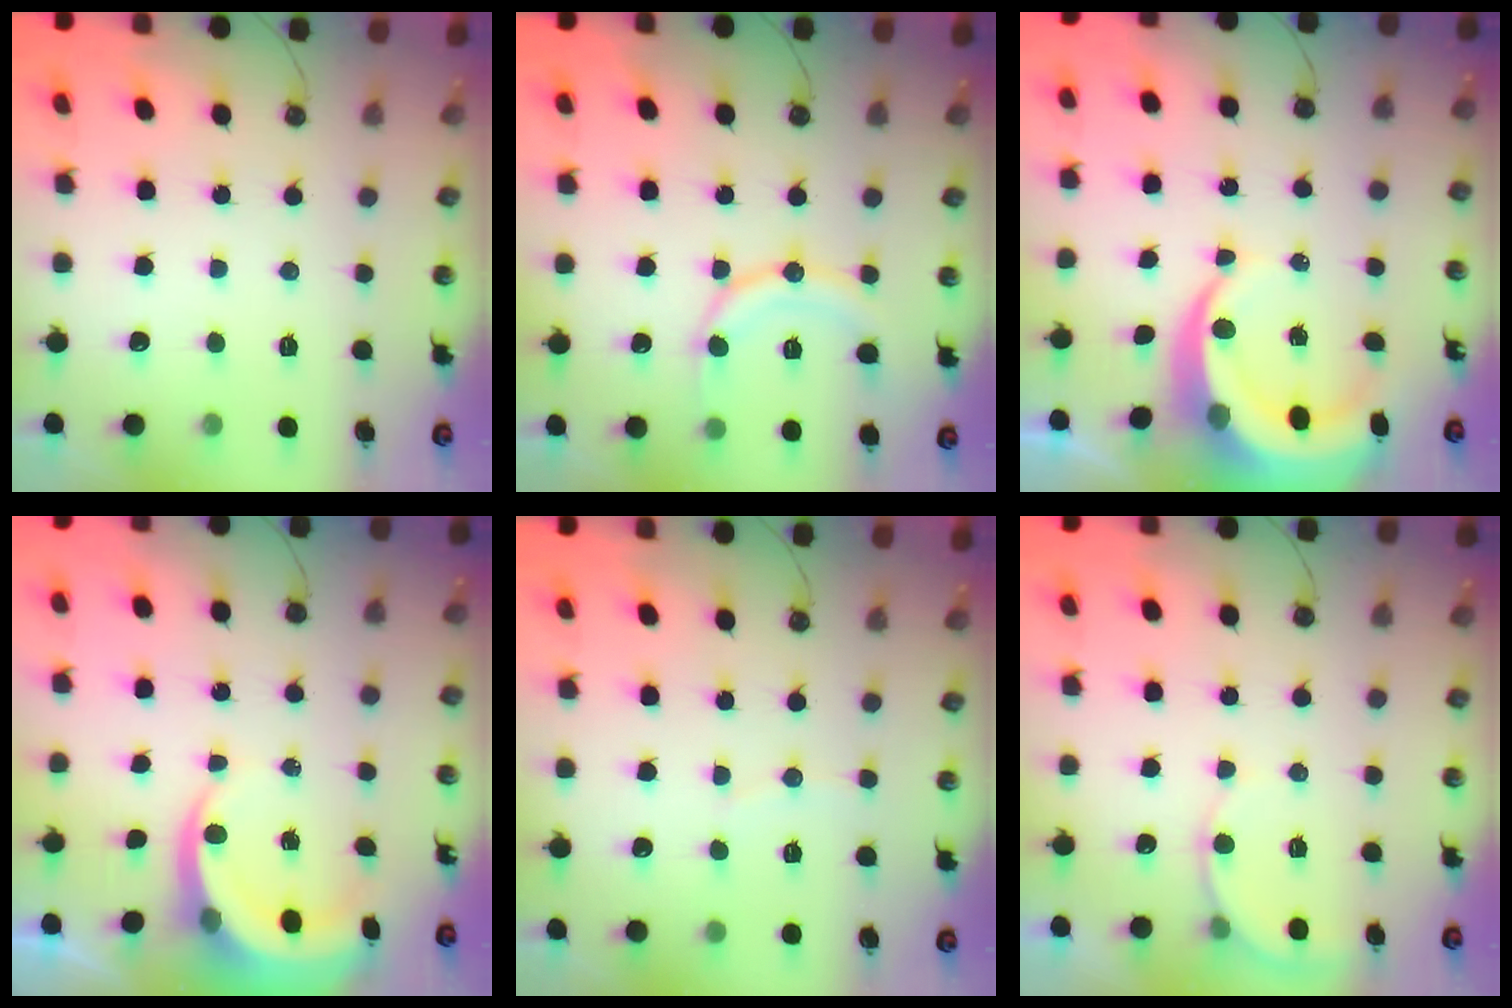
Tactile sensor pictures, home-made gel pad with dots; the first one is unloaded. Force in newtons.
{"total": 12.7, "press": 12.7, "slide": 1.4}
{"total": 10.6, "press": 10.5, "slide": 1.2}
{"total": 5.9, "press": 5.9, "slide": 0.6}
{"total": 3.7, "press": 3.6, "slide": 0.6}
{"total": 5.9, "press": 5.9, "slide": 0.3}